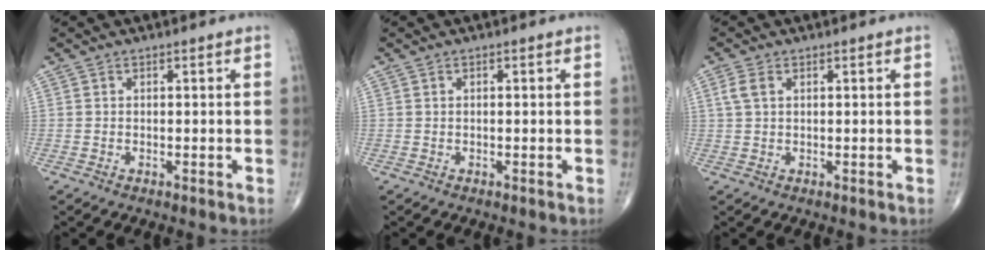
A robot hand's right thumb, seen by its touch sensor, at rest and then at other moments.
{"total": 0.0}
{"total": 2.5, "force": [0.8, 1.5, 1.8], "torque": [-0.048, 0.010, 0.018]}